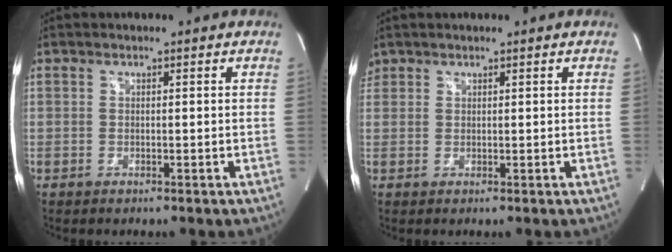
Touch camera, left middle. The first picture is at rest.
{"total": 1.6, "force": [1.2, 1.0, 0.0], "torque": [0.000, 0.015, 0.025]}